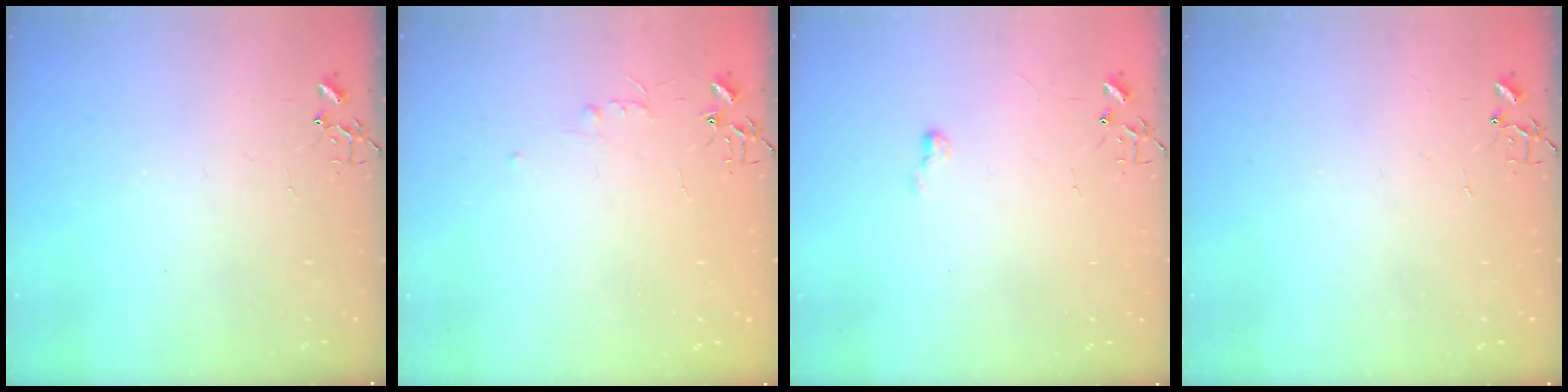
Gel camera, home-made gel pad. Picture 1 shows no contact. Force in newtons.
{"total": 4.4, "press": 4.4, "slide": 0.5}
{"total": 4.5, "press": 4.5, "slide": 0.4}
{"total": 1.5, "press": 1.5, "slide": 0.3}